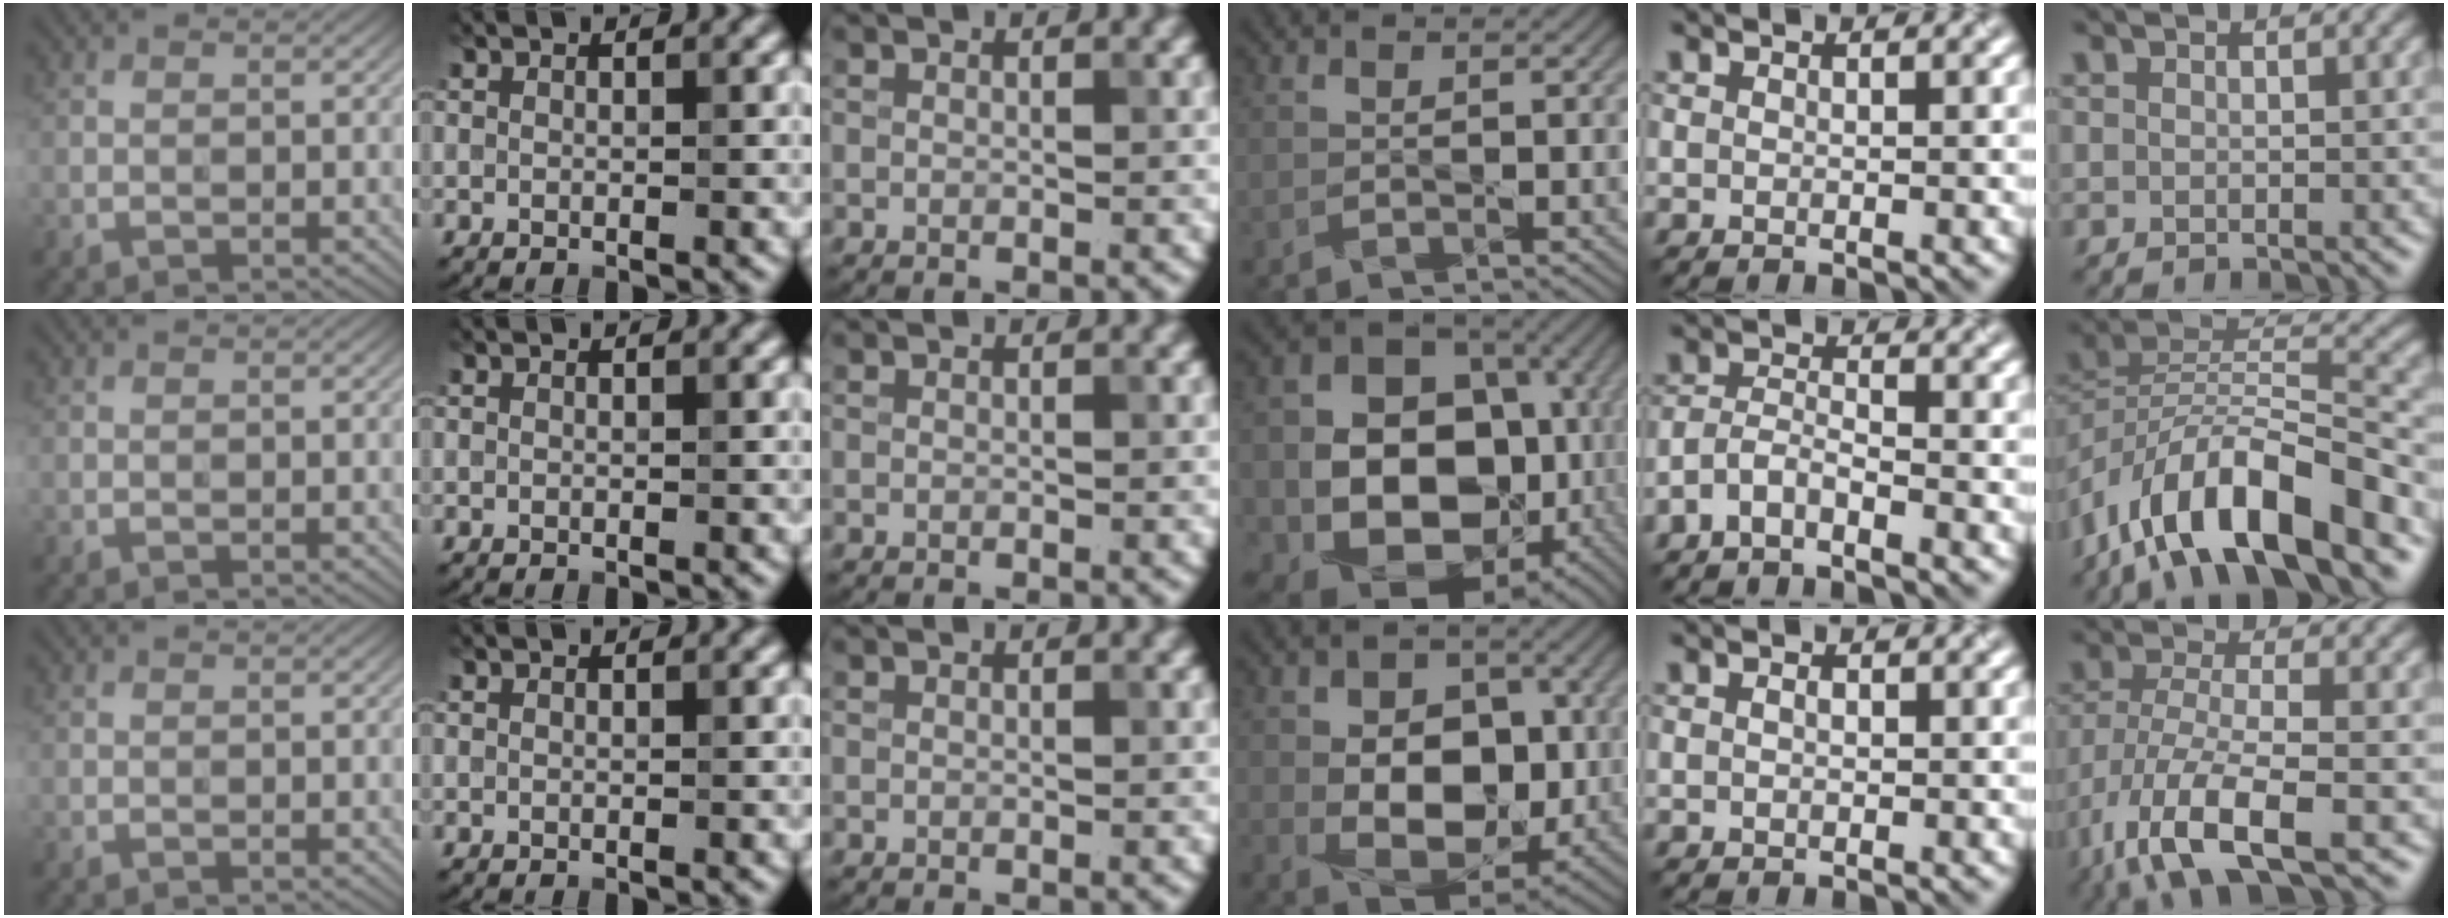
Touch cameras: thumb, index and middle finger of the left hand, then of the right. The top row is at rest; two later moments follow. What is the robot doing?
{"motion": "wipe", "object": "phone"}